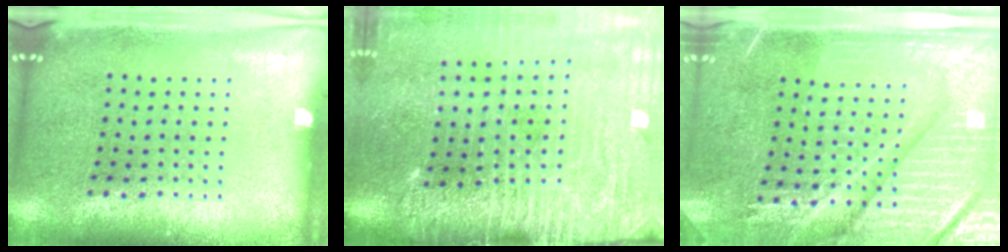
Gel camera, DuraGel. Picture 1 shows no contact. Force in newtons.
{"total": 4.2, "press": 3.5, "slide": 2.3}
{"total": 4.6, "press": 4.3, "slide": 1.8}